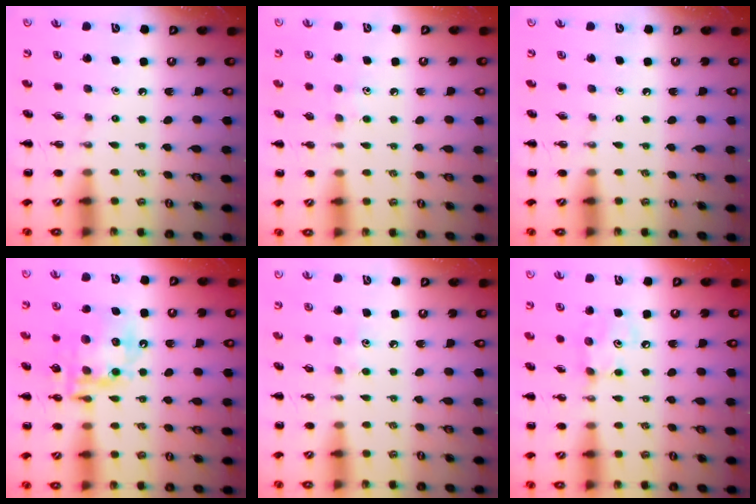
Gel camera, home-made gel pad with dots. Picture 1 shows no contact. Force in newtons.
{"total": 4.3, "press": 4.1, "slide": 1.3}
{"total": 0.0}
{"total": 15.6, "press": 15.3, "slide": 3.1}
{"total": 4.5, "press": 4.4, "slide": 1.1}
{"total": 4.9, "press": 4.9, "slide": 0.5}